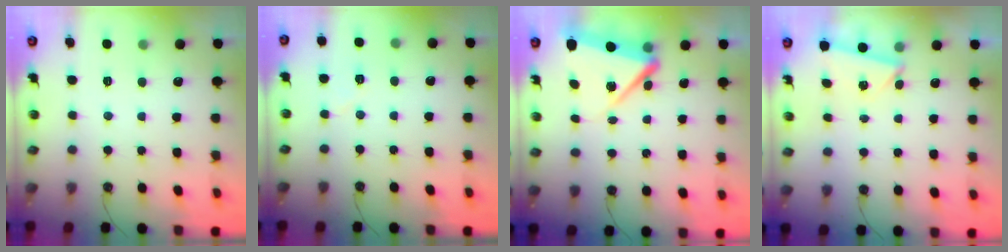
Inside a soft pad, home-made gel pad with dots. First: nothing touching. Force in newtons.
{"total": 4.3, "press": 4.3, "slide": 0.4}
{"total": 8.1, "press": 8.1, "slide": 0.7}
{"total": 2.9, "press": 2.8, "slide": 0.6}